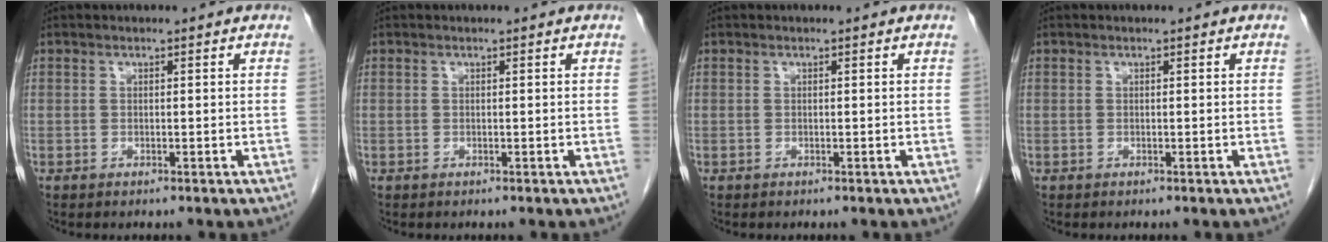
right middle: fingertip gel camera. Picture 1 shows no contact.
{"total": 0.0}
{"total": 0.0}
{"total": 0.0}